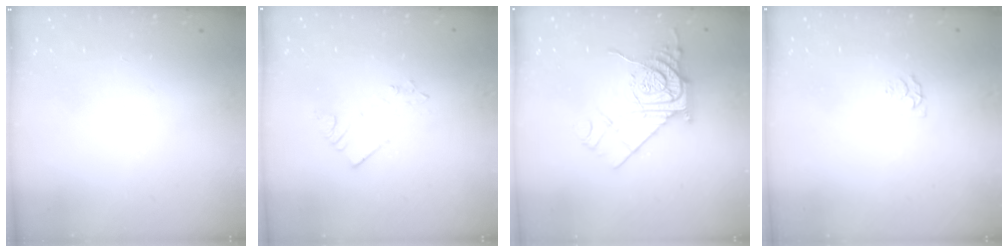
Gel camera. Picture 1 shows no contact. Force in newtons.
{"total": 2.7, "press": 2.7, "slide": 0.3}
{"total": 12.4, "press": 12.3, "slide": 0.9}
{"total": 3.2, "press": 3.2, "slide": 0.5}